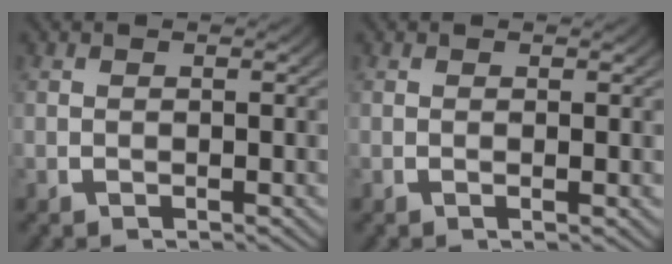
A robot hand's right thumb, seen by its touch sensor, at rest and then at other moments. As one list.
[{"total": 0.6, "force": [0.3, 0.0, 0.5], "torque": [-0.009, 0.000, 0.001]}]